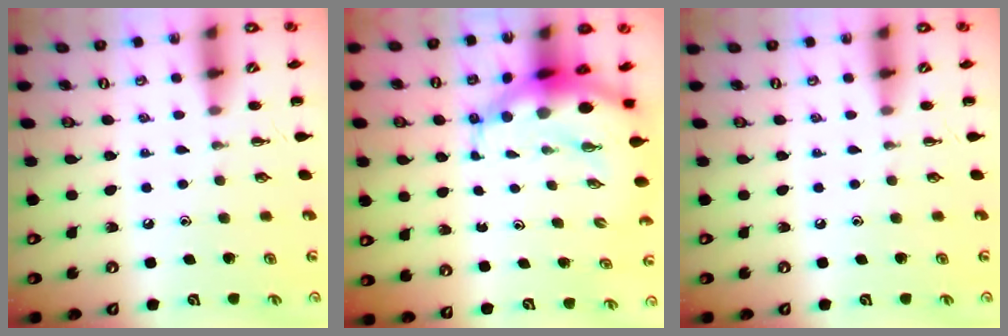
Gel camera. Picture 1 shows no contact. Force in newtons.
{"total": 8.6, "press": 8.2, "slide": 2.3}
{"total": 0.0}